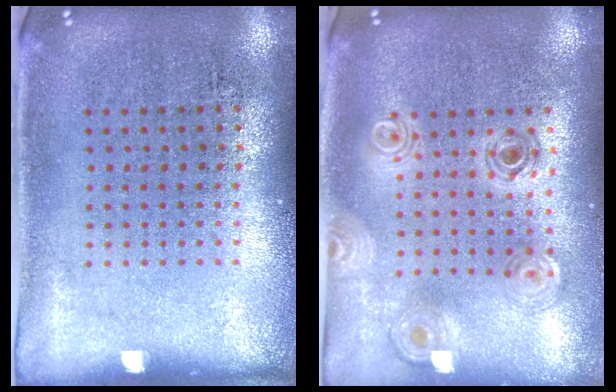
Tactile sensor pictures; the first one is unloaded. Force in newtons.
{"total": 1.0, "press": 0.9, "slide": 0.2}